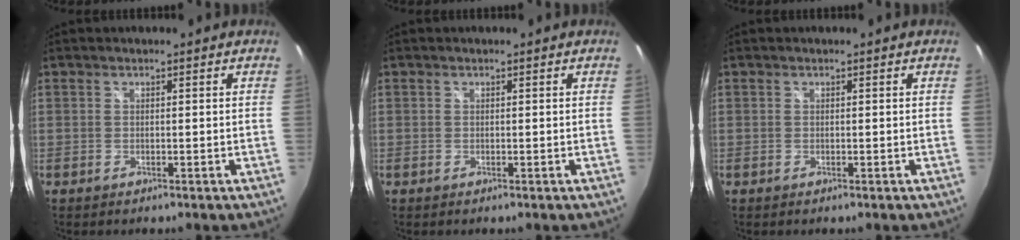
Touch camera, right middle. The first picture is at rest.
{"total": 0.0}
{"total": 0.0}